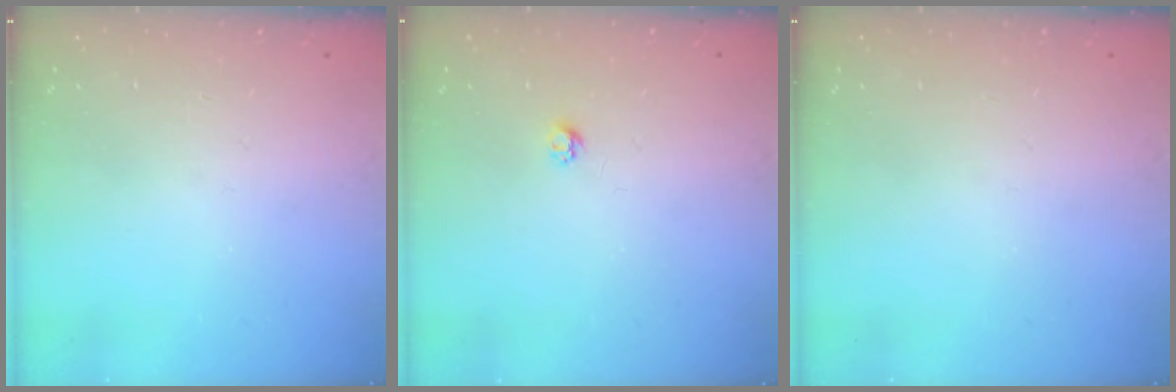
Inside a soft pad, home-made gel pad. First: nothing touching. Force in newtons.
{"total": 2.7, "press": 2.7, "slide": 0.4}
{"total": 0.0}